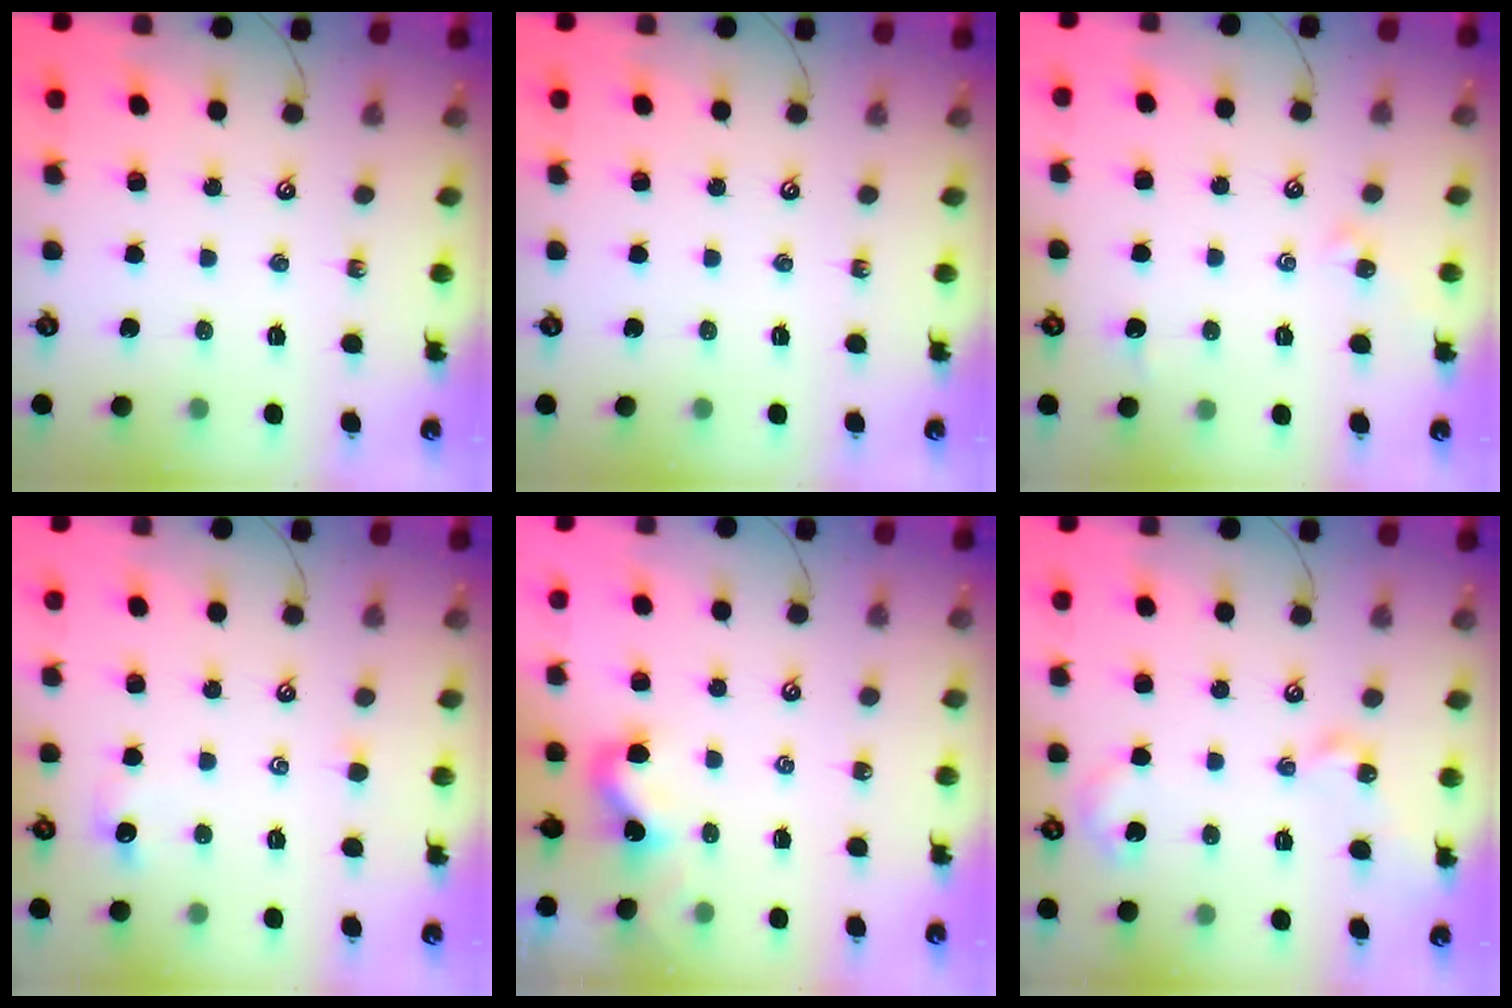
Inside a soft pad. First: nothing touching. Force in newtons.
{"total": 0.0}
{"total": 0.9, "press": 0.8, "slide": 0.5}
{"total": 0.6, "press": 0.1, "slide": 0.6}
{"total": 3.8, "press": 3.8, "slide": 0.3}
{"total": 5.7, "press": 5.7, "slide": 0.5}